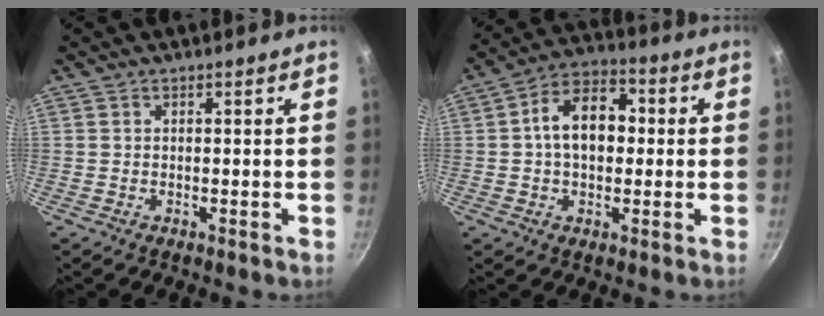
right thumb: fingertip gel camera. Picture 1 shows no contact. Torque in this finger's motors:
{"motor_torque": [0.54, 3.02, 1.44, -0.10, 0.17]}